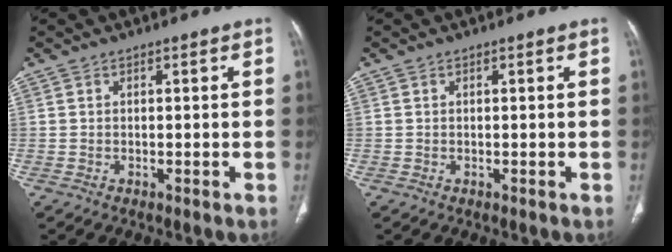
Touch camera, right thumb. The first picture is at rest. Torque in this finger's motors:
{"motor_torque": [-0.02, 0.05, -0.10, -0.01, 0.03]}